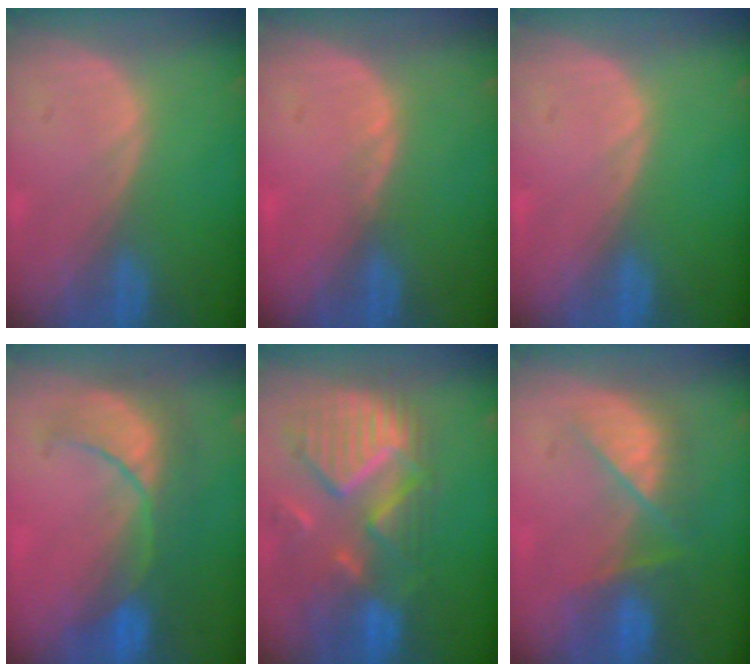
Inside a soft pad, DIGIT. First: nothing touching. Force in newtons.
{"total": 0.7, "press": 0.7, "slide": 0.2}
{"total": 0.0}
{"total": 8.4, "press": 8.3, "slide": 1.3}
{"total": 12.2, "press": 10.6, "slide": 6.0}
{"total": 7.5, "press": 7.2, "slide": 2.0}